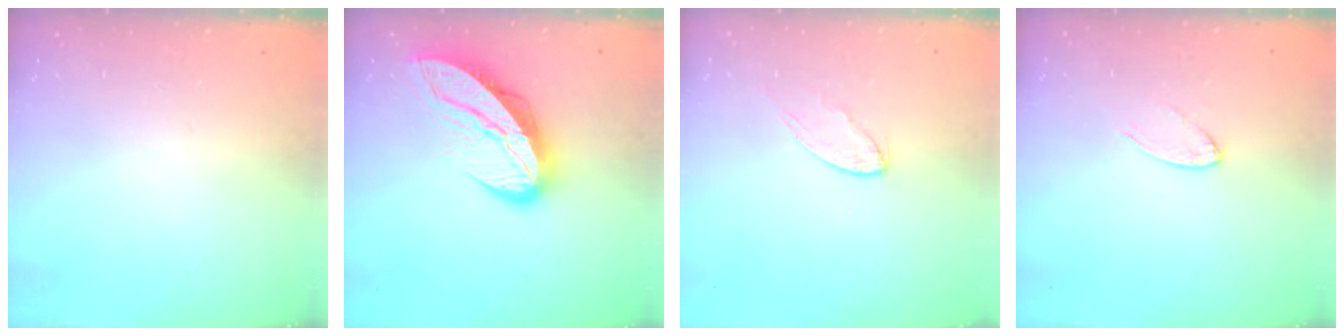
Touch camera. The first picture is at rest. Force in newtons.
{"total": 13.6, "press": 13.5, "slide": 1.2}
{"total": 6.1, "press": 6.0, "slide": 0.6}
{"total": 6.7, "press": 6.7, "slide": 0.5}